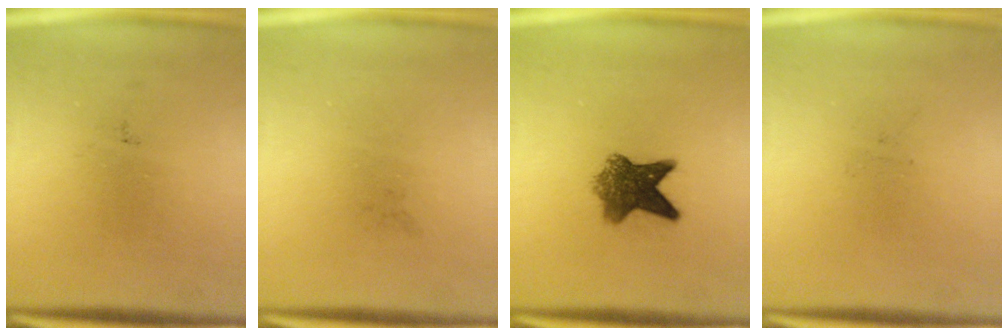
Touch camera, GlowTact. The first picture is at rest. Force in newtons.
{"total": 0.0}
{"total": 6.8}
{"total": 0.0}